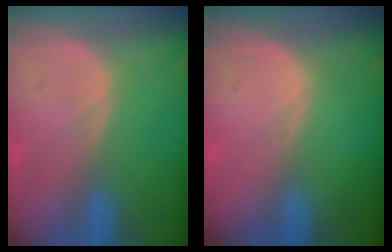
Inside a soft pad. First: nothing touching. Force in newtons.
{"total": 0.0}